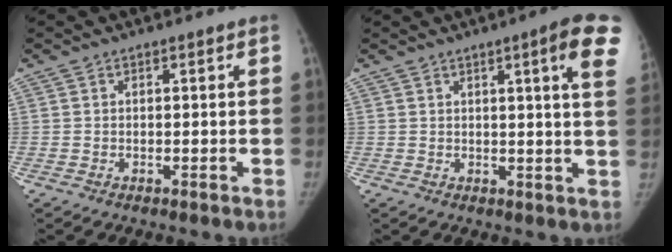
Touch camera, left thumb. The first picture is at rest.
{"total": 10.0, "force": [4.7, 0.6, 8.9], "torque": [-0.101, -0.016, 0.043]}